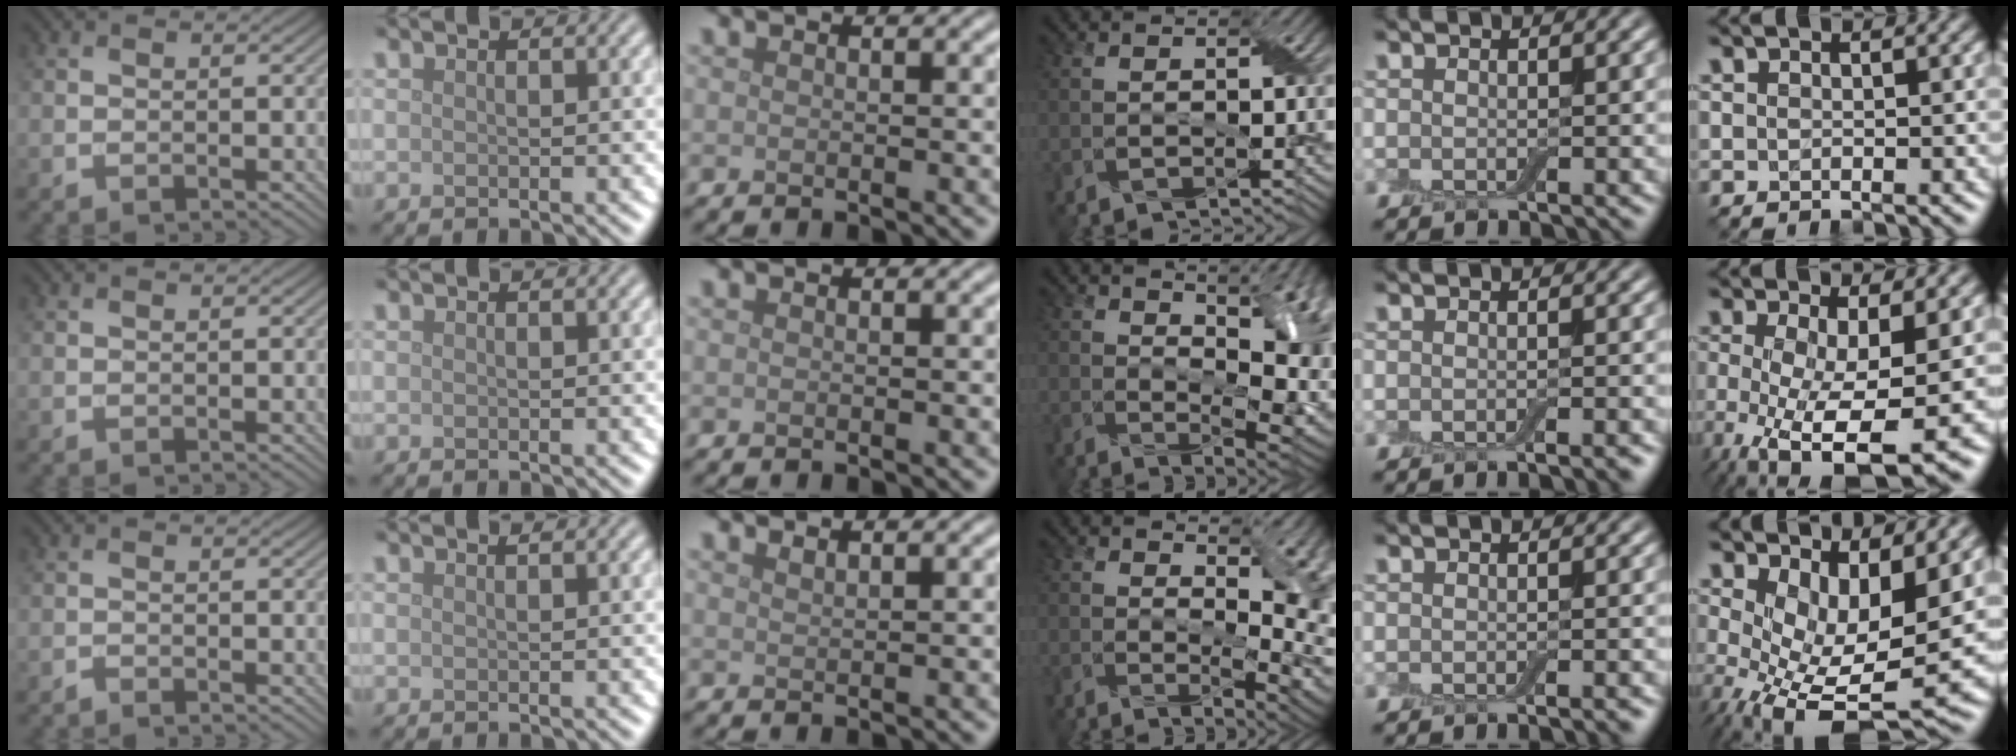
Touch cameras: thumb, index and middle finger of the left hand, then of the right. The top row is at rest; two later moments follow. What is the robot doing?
{"motion": "peel", "object": "aluminum foil"}